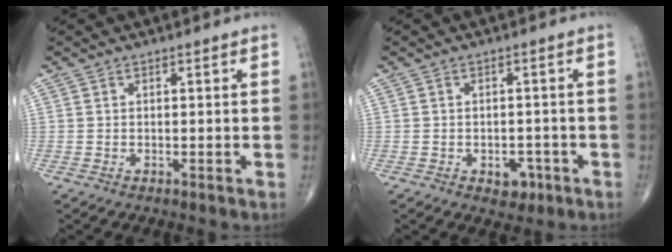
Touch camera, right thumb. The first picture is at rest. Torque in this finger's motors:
{"motor_torque": [0.82, 0.39, 0.01, -0.38, 0.00]}